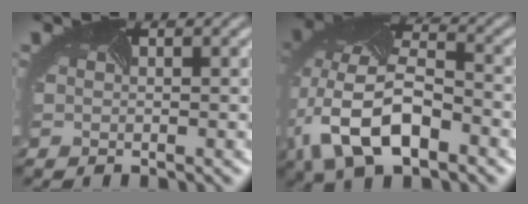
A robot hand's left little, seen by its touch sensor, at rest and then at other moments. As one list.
[{"total": 10.8, "force": [-4.2, 6.0, 7.9], "torque": [-0.173, -0.010, -0.074]}]